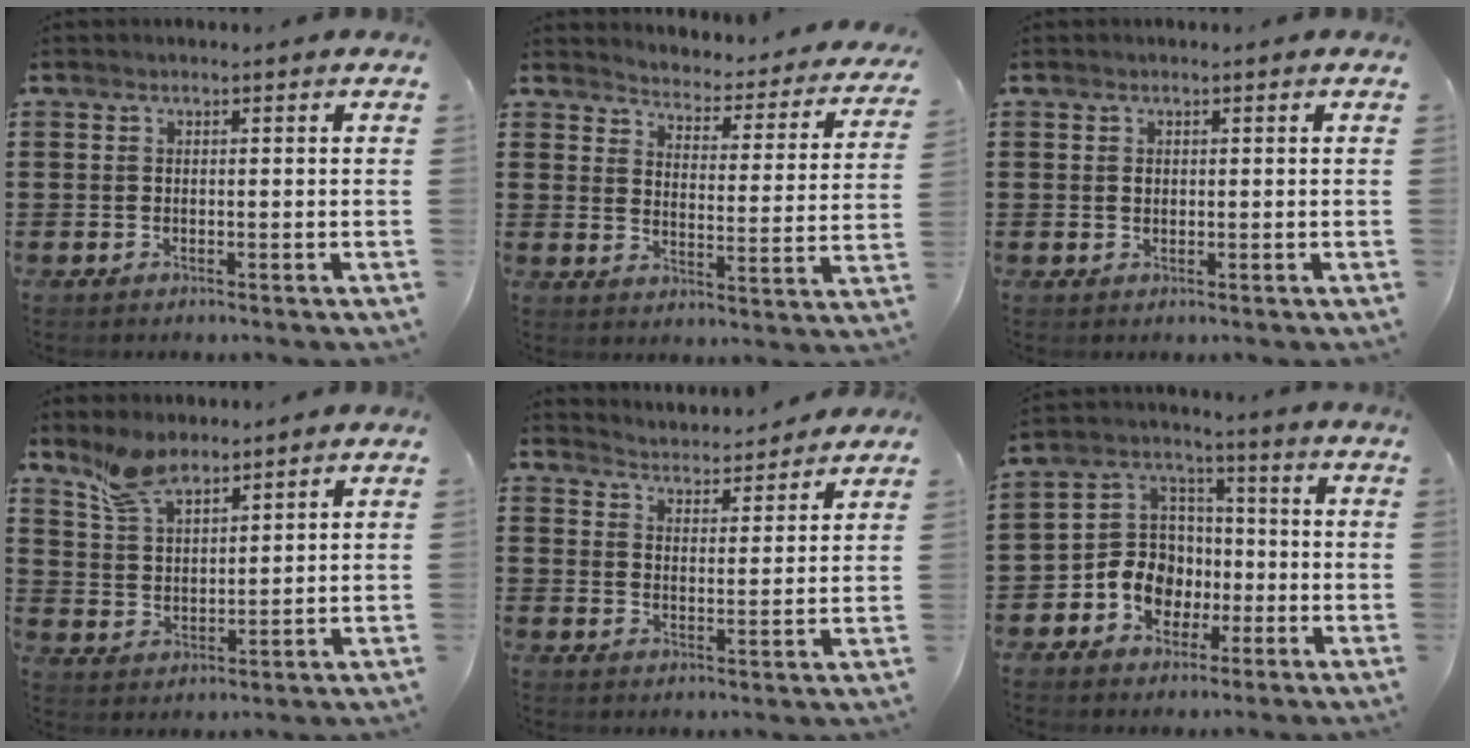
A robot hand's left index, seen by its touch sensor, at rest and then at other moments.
{"total": 3.9, "force": [3.9, 0.2, -0.1], "torque": [-0.015, -0.042, 0.060]}
{"total": 0.9, "force": [0.2, 0.7, 0.5], "torque": [-0.013, 0.003, 0.005]}
{"total": 6.7, "force": [5.7, 2.2, 2.8], "torque": [-0.072, -0.011, 0.108]}
{"total": 3.6, "force": [3.6, 0.0, -0.4], "torque": [-0.013, -0.027, 0.060]}
{"total": 8.6, "force": [-2.8, 7.5, 2.9], "torque": [-0.094, 0.016, -0.054]}